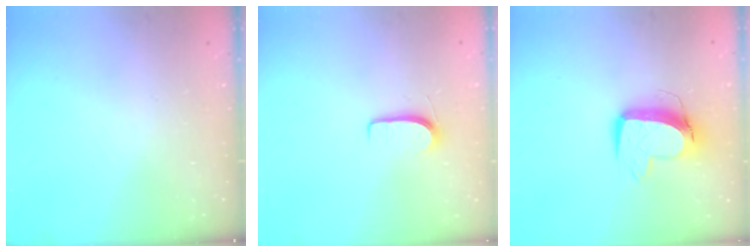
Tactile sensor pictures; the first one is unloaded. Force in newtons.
{"total": 5.8, "press": 5.8, "slide": 0.6}
{"total": 10.9, "press": 10.8, "slide": 1.2}